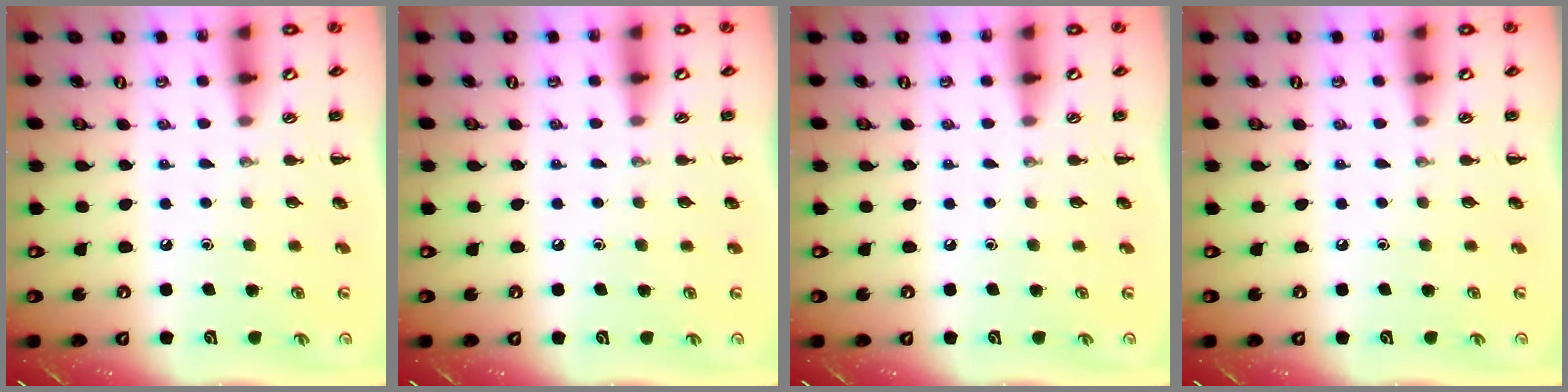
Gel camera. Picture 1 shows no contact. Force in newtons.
{"total": 0.5, "press": 0.1, "slide": 0.5}
{"total": 0.0}
{"total": 0.0}